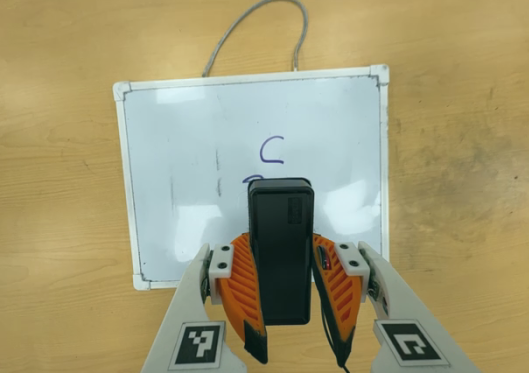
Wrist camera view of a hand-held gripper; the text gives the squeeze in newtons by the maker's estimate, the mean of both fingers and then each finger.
{"total": 8.7, "left": 7.3, "right": 10.2}